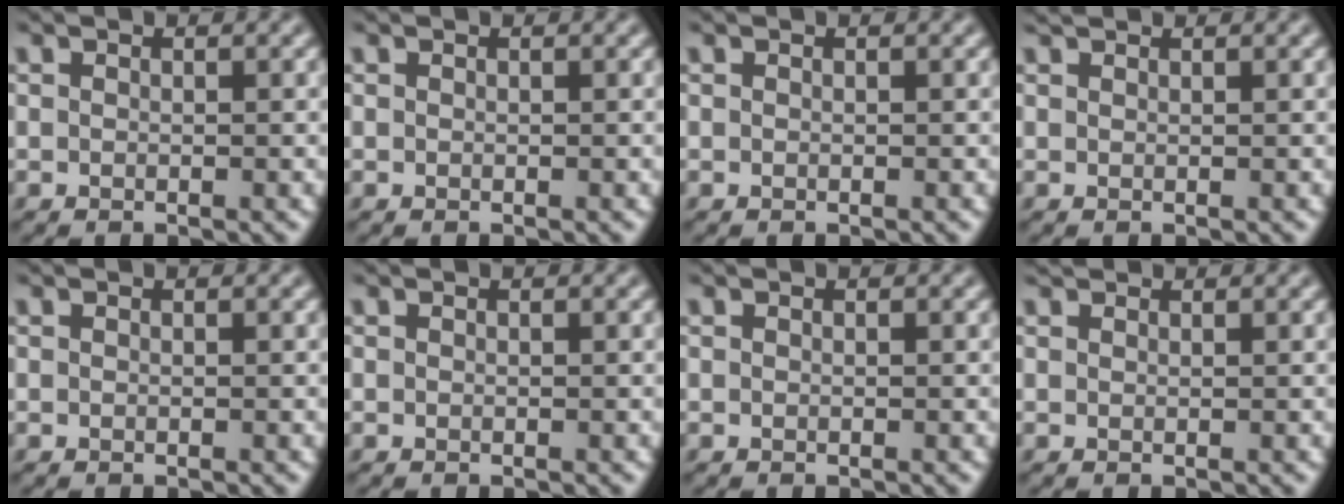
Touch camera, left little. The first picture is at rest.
{"total": 0.0}
{"total": 0.0}
{"total": 0.9, "force": [0.9, 0.1, 0.1], "torque": [-0.011, 0.009, 0.021]}
{"total": 0.0}
{"total": 0.0}
{"total": 0.0}
{"total": 1.0, "force": [1.0, 0.2, 0.1], "torque": [-0.011, 0.009, 0.021]}